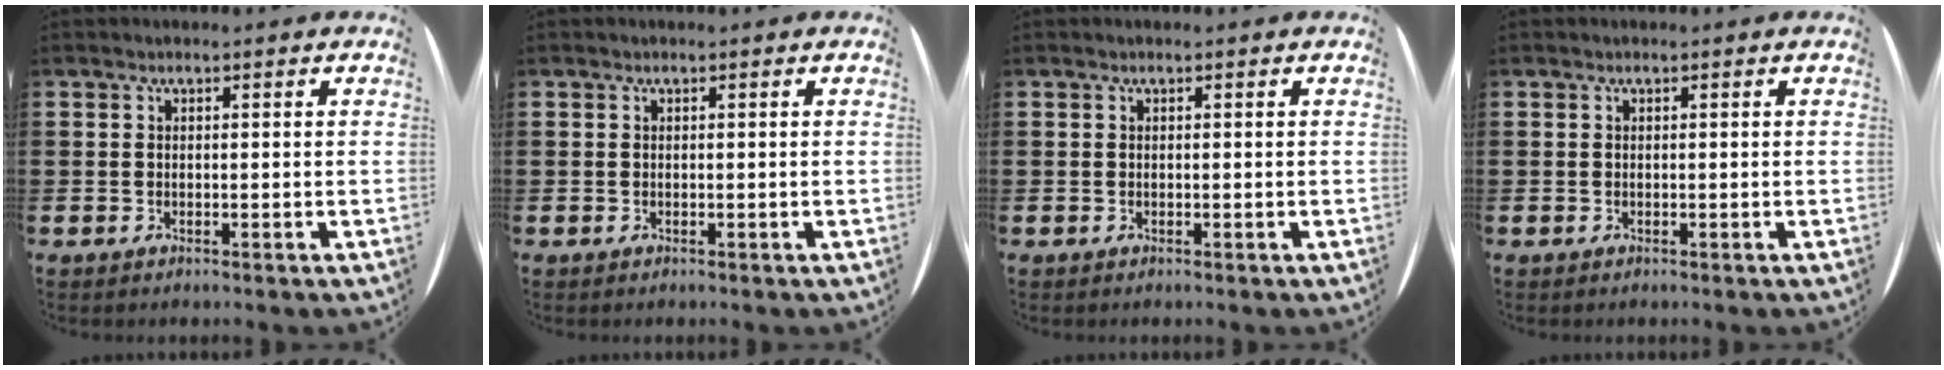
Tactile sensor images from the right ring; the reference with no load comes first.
{"total": 0.0}
{"total": 0.0}
{"total": 0.0}